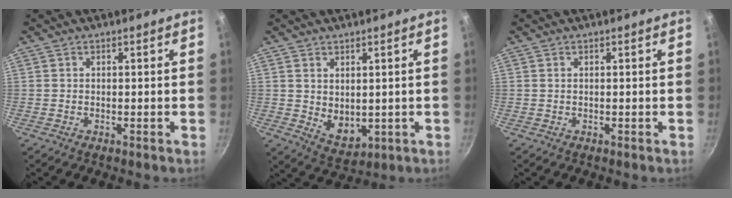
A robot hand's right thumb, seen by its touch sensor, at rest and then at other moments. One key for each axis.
{"total": 5.9, "fx": 1.1, "fy": 4.0, "fz": 4.1, "tx": -0.051, "ty": -0.022, "tz": 0.034}
{"total": 0.0}